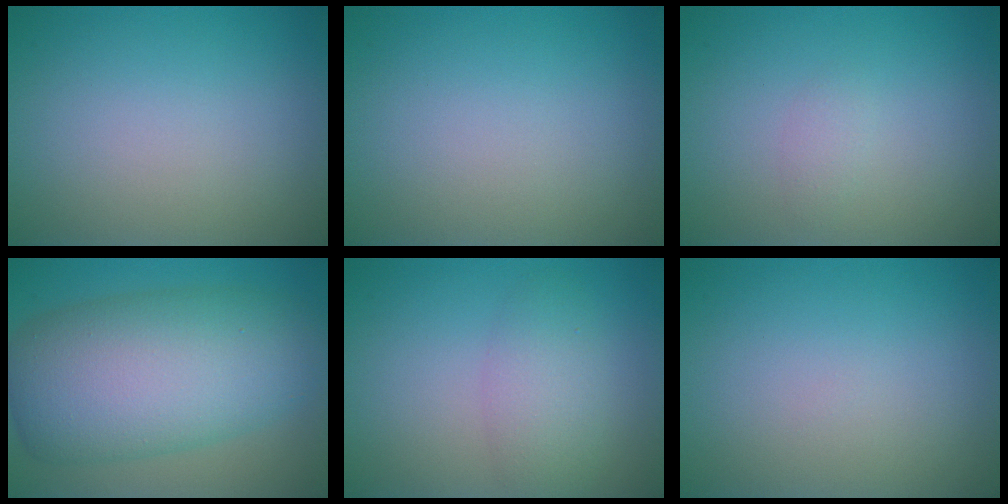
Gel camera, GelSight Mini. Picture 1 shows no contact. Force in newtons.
{"total": 0.0}
{"total": 0.8, "press": 0.8, "slide": 0.0}
{"total": 11.4, "press": 11.4, "slide": 0.2}
{"total": 3.0, "press": 3.0, "slide": 0.2}
{"total": 0.0}